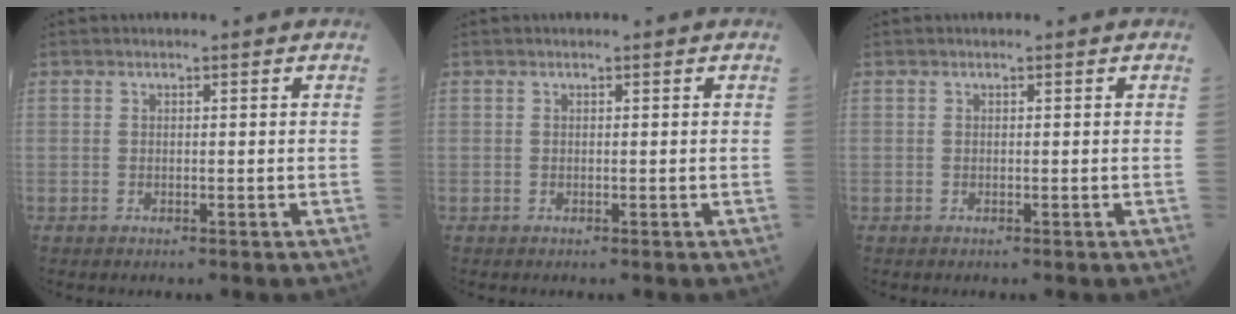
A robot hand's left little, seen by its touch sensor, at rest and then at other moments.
{"total": 0.0}
{"total": 0.0}